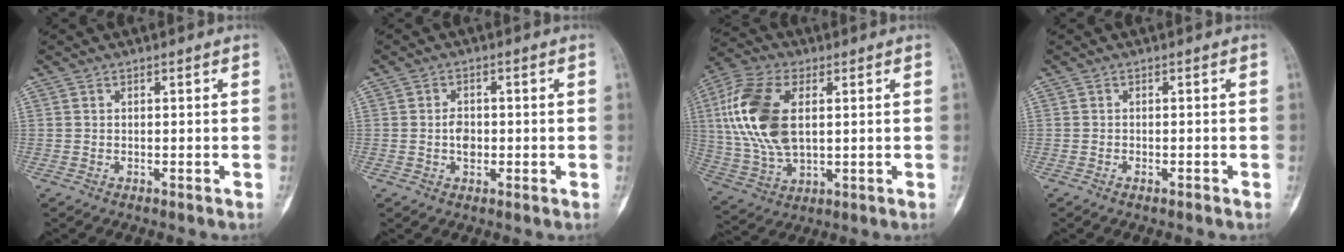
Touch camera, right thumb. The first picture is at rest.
{"total": 3.1, "force": [-0.3, 2.2, 2.1], "torque": [-0.023, 0.005, -0.009]}
{"total": 17.3, "force": [3.1, 9.6, 14.1], "torque": [-0.297, 0.001, 0.059]}
{"total": 0.8, "force": [-0.5, 0.3, 0.4], "torque": [-0.007, 0.005, -0.009]}